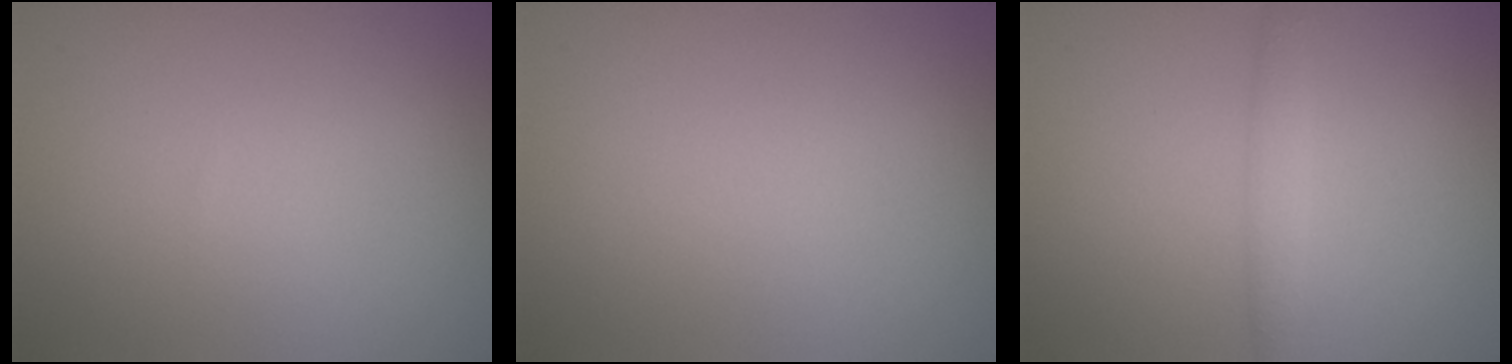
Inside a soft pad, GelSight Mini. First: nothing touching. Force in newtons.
{"total": 0.0}
{"total": 1.4, "press": 1.4, "slide": 0.0}